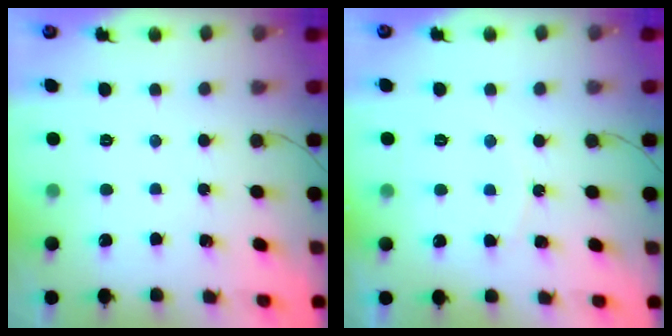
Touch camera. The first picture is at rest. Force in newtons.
{"total": 5.3, "press": 5.2, "slide": 0.5}